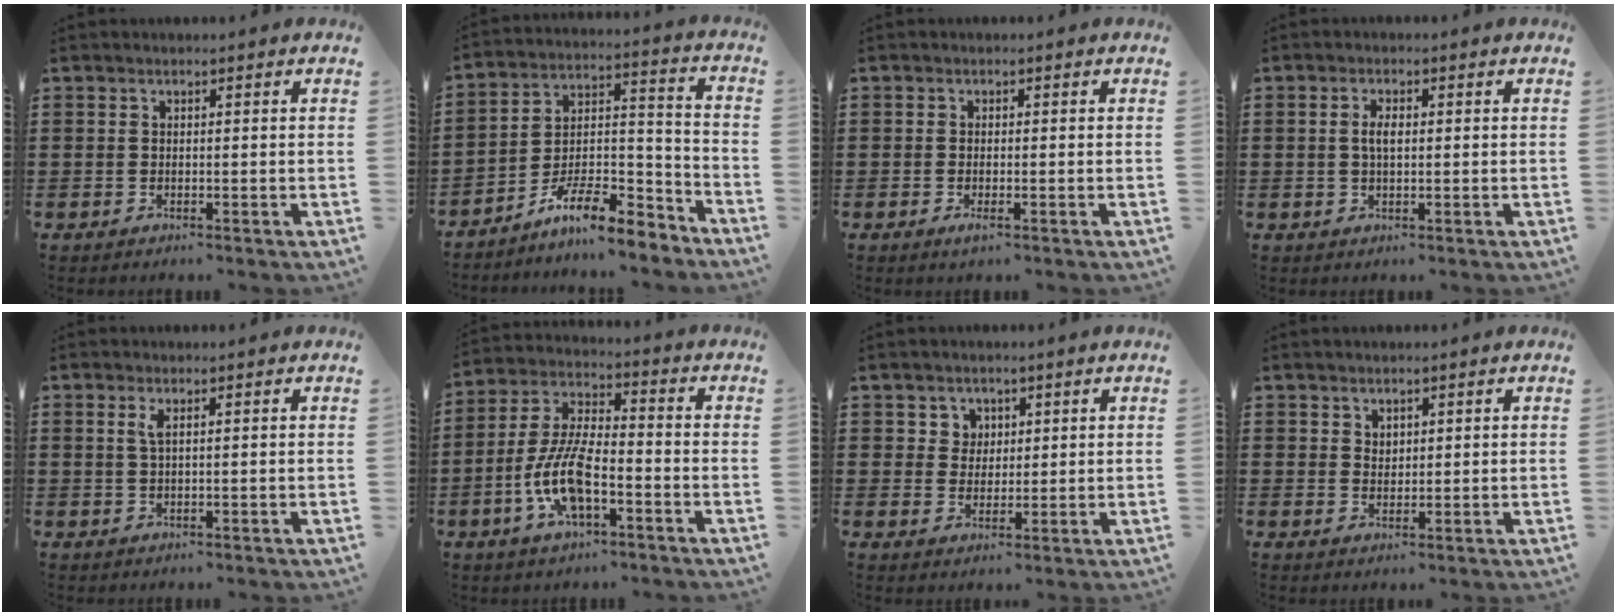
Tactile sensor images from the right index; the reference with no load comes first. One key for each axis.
{"total": 10.4, "fx": -8.8, "fy": 2.1, "fz": 5.2, "tx": -0.082, "ty": 0.022, "tz": -0.167}
{"total": 1.0, "fx": -0.5, "fy": 0.1, "fz": 0.9, "tx": -0.017, "ty": -0.006, "tz": -0.007}
{"total": 2.6, "fx": 0.2, "fy": 1.0, "fz": 2.3, "tx": -0.047, "ty": 0.004, "tz": 0.002}
{"total": 1.5, "fx": 0.5, "fy": 0.3, "fz": 1.4, "tx": -0.030, "ty": 0.002, "tz": 0.008}
{"total": 10.0, "fx": -3.7, "fy": 3.9, "fz": 8.4, "tx": -0.193, "ty": -0.005, "tz": -0.073}
{"total": 3.1, "fx": 1.5, "fy": 2.7, "fz": 0.3, "tx": -0.011, "ty": 0.008, "tz": 0.024}
{"total": 1.8, "fx": 1.4, "fy": 1.0, "fz": 0.2, "tx": -0.006, "ty": 0.004, "tz": 0.028}